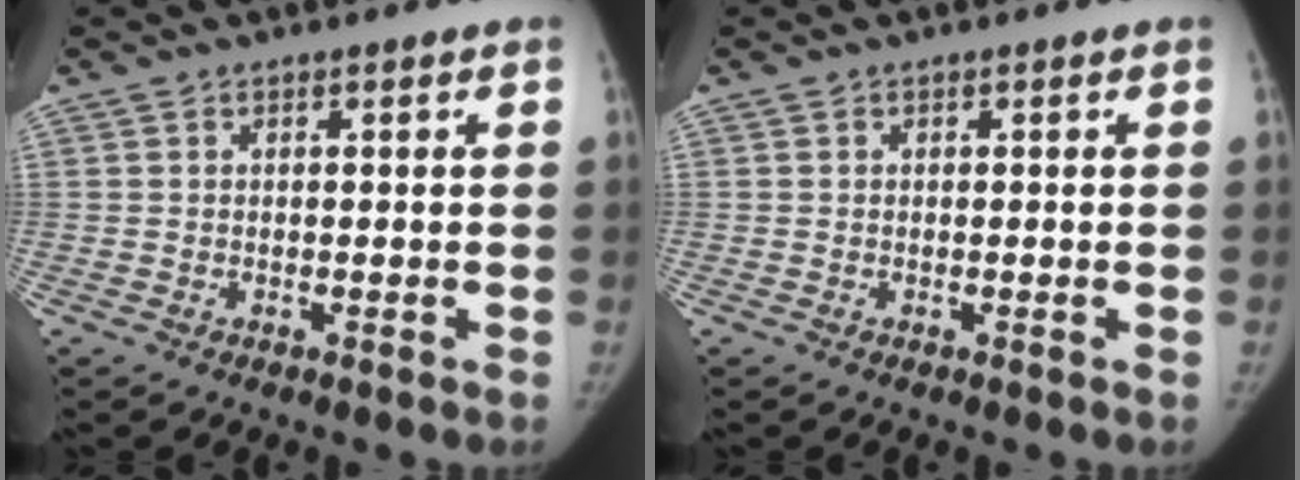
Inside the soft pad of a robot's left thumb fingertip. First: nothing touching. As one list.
[{"total": 0.0}]